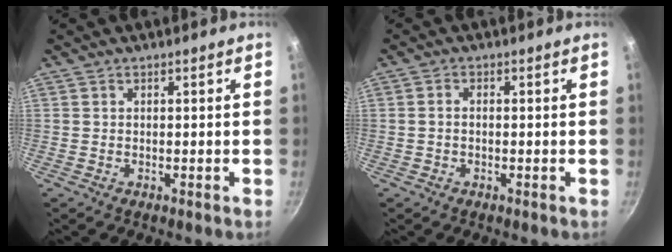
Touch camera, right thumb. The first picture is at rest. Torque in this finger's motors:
{"motor_torque": [-0.12, -0.49, -0.42, 0.02, 0.06]}